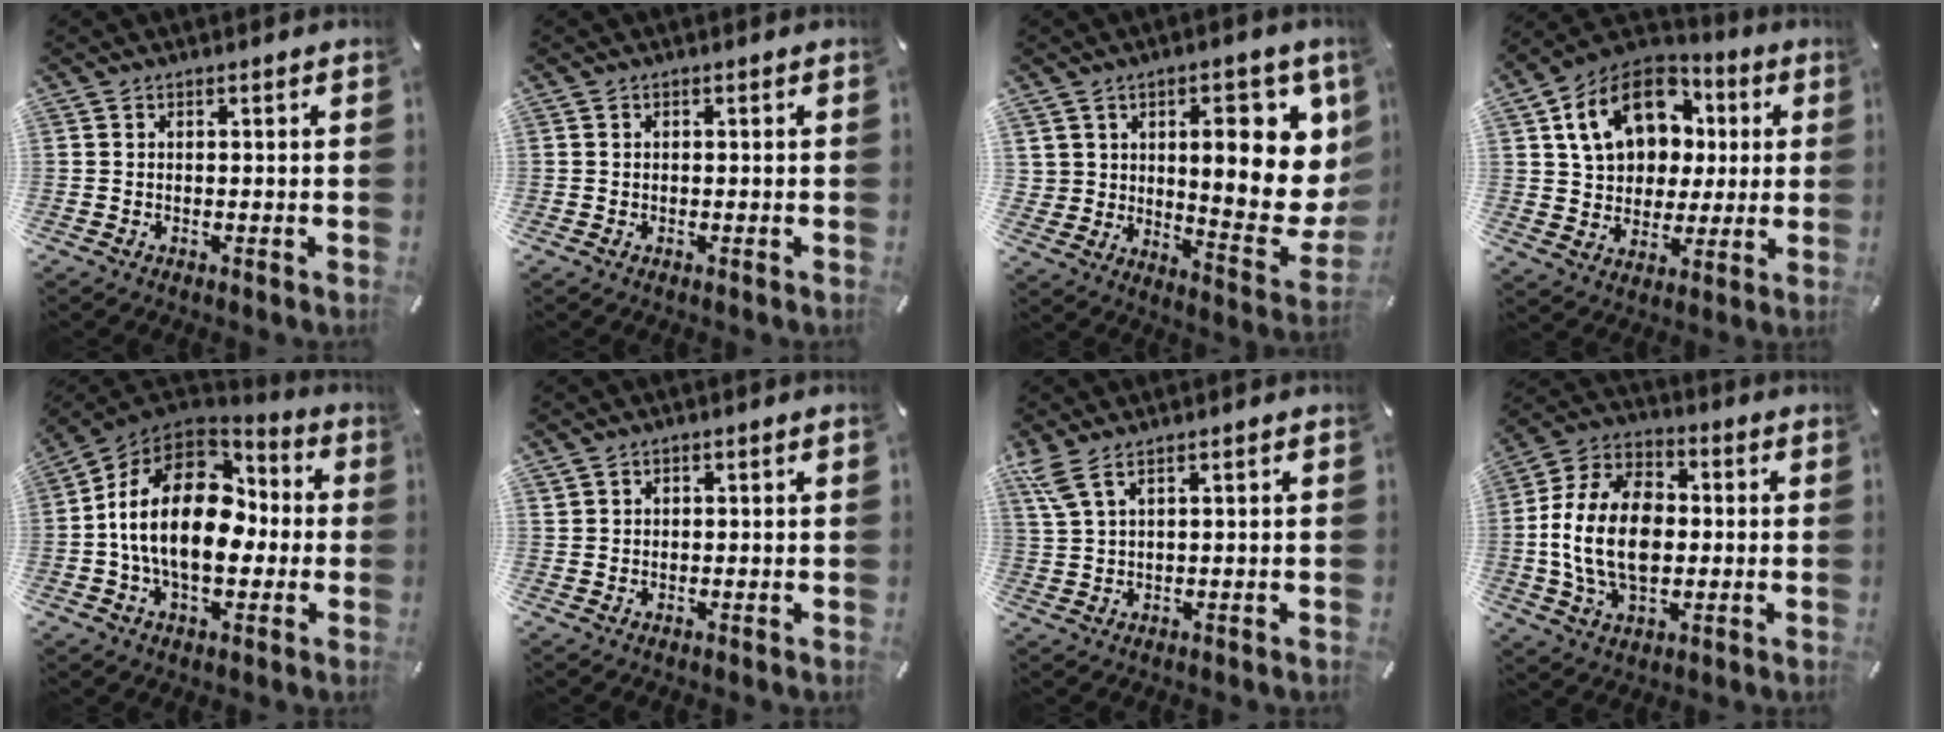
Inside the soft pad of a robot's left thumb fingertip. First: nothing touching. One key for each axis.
{"total": 0.0}
{"total": 16.6, "fx": 6.2, "fy": 9.3, "fz": 12.3, "tx": -0.158, "ty": -0.039, "tz": 0.106}
{"total": 17.1, "fx": 5.7, "fy": 13.3, "fz": 9.2, "tx": -0.180, "ty": -0.002, "tz": 0.109}
{"total": 21.0, "fx": -0.1, "fy": 13.7, "fz": 15.9, "tx": -0.289, "ty": 0.011, "tz": -0.002}
{"total": 1.1, "fx": 0.8, "fy": 0.7, "fz": 0.3, "tx": -0.005, "ty": 0.000, "tz": 0.016}
{"total": 4.3, "fx": 2.5, "fy": 1.0, "fz": 3.3, "tx": -0.079, "ty": -0.008, "tz": 0.045}
{"total": 16.9, "fx": -1.0, "fy": 11.8, "fz": 12.0, "tx": -0.263, "ty": 0.010, "tz": -0.018}